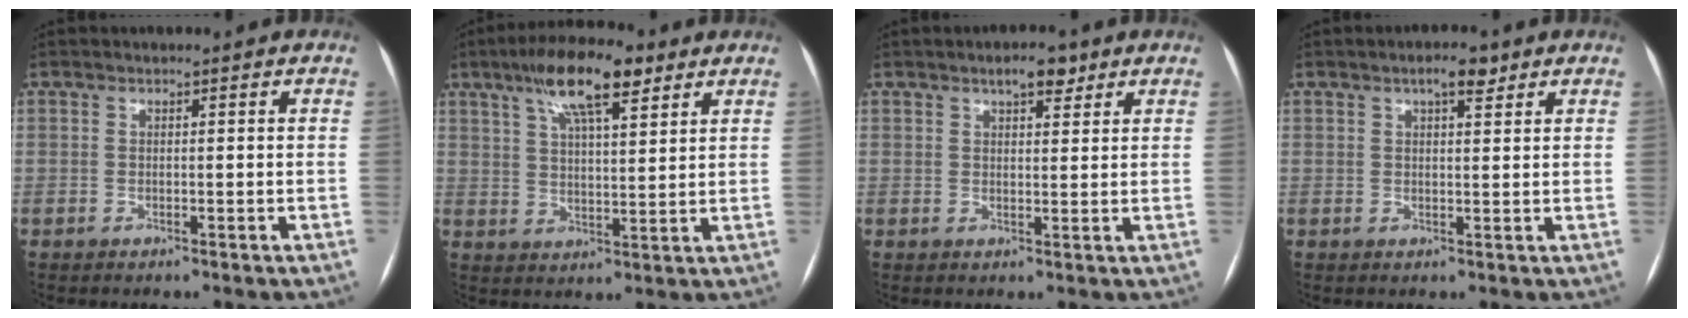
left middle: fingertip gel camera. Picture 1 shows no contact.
{"total": 11.6, "force": [7.0, 3.0, 8.8], "torque": [-0.158, 0.019, 0.118]}
{"total": 4.0, "force": [2.7, 1.6, 2.5], "torque": [-0.041, 0.007, 0.040]}
{"total": 3.5, "force": [2.2, 1.0, 2.5], "torque": [-0.045, 0.007, 0.034]}